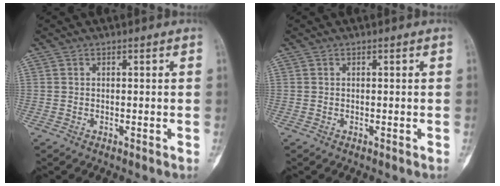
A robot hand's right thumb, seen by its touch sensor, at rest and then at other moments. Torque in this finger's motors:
{"motor_torque": [0.06, 0.02, 0.01, -0.03, 0.00]}